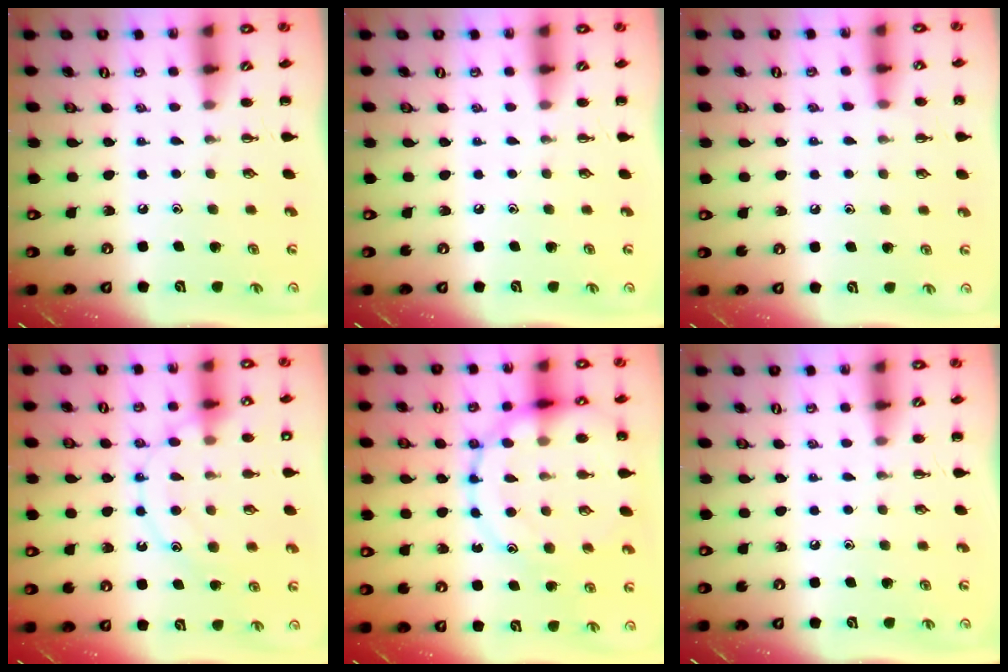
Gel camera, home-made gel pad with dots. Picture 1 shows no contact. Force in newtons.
{"total": 0.0}
{"total": 7.0, "press": 6.5, "slide": 2.4}
{"total": 13.9, "press": 13.9, "slide": 0.8}
{"total": 18.7, "press": 18.6, "slide": 1.5}
{"total": 0.0}